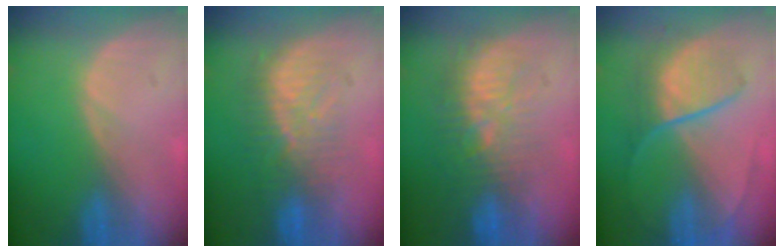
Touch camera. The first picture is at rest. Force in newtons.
{"total": 8.0, "press": 7.8, "slide": 1.6}
{"total": 9.3, "press": 8.9, "slide": 2.5}
{"total": 6.8, "press": 6.7, "slide": 1.2}